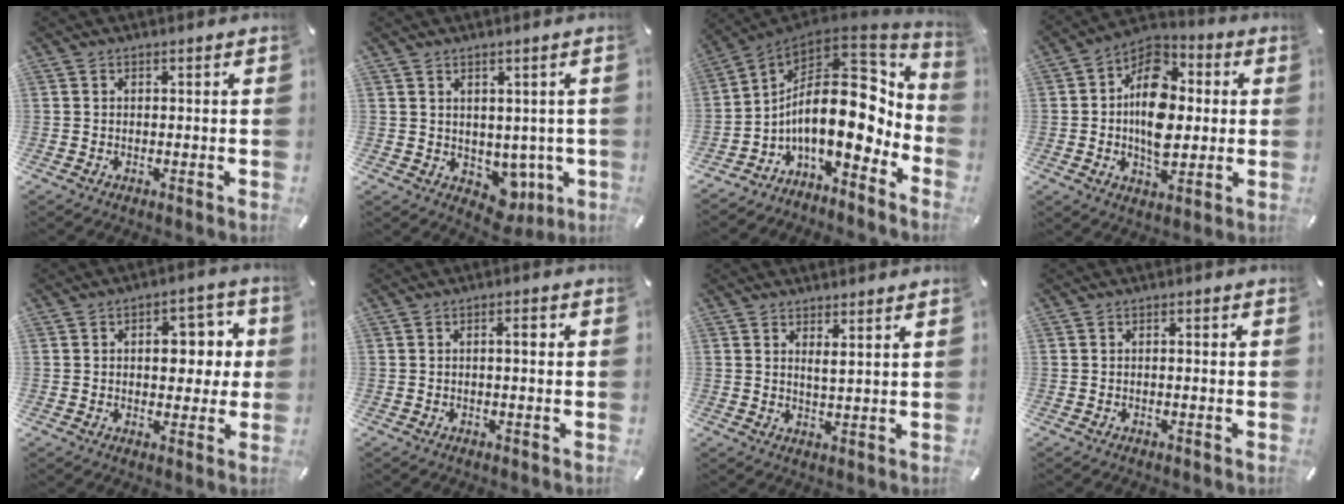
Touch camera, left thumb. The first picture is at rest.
{"total": 5.9, "force": [0.1, 5.3, 2.7], "torque": [-0.014, -0.010, 0.012]}
{"total": 22.2, "force": [1.2, 11.4, 19.0], "torque": [-0.322, -0.049, 0.021]}
{"total": 15.1, "force": [-0.3, 10.3, 11.0], "torque": [-0.192, 0.000, -0.008]}
{"total": 9.9, "force": [1.4, 6.4, 7.5], "torque": [-0.085, -0.003, 0.013]}
{"total": 2.7, "force": [0.2, 0.6, 2.6], "torque": [-0.050, 0.007, -0.001]}
{"total": 2.7, "force": [2.1, -0.3, 1.7], "torque": [-0.029, -0.012, 0.036]}
{"total": 1.0, "force": [-0.4, 0.2, 0.9], "torque": [-0.017, 0.001, -0.007]}